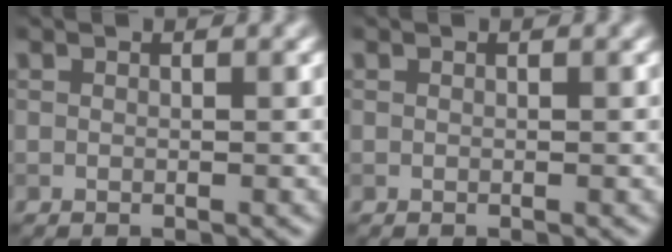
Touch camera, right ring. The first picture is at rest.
{"total": 0.0}